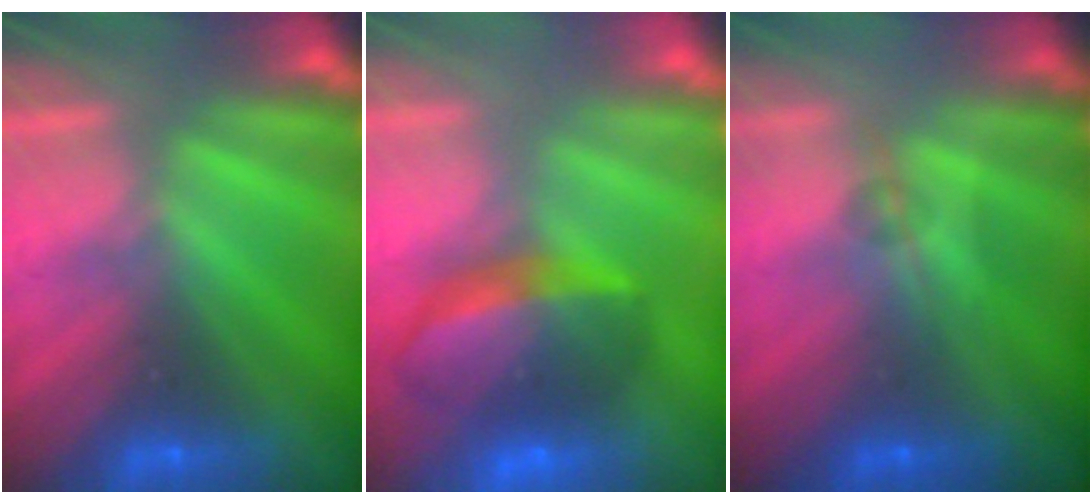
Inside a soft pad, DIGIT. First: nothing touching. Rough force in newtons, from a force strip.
{"total": 7.0}
{"total": 1.7}